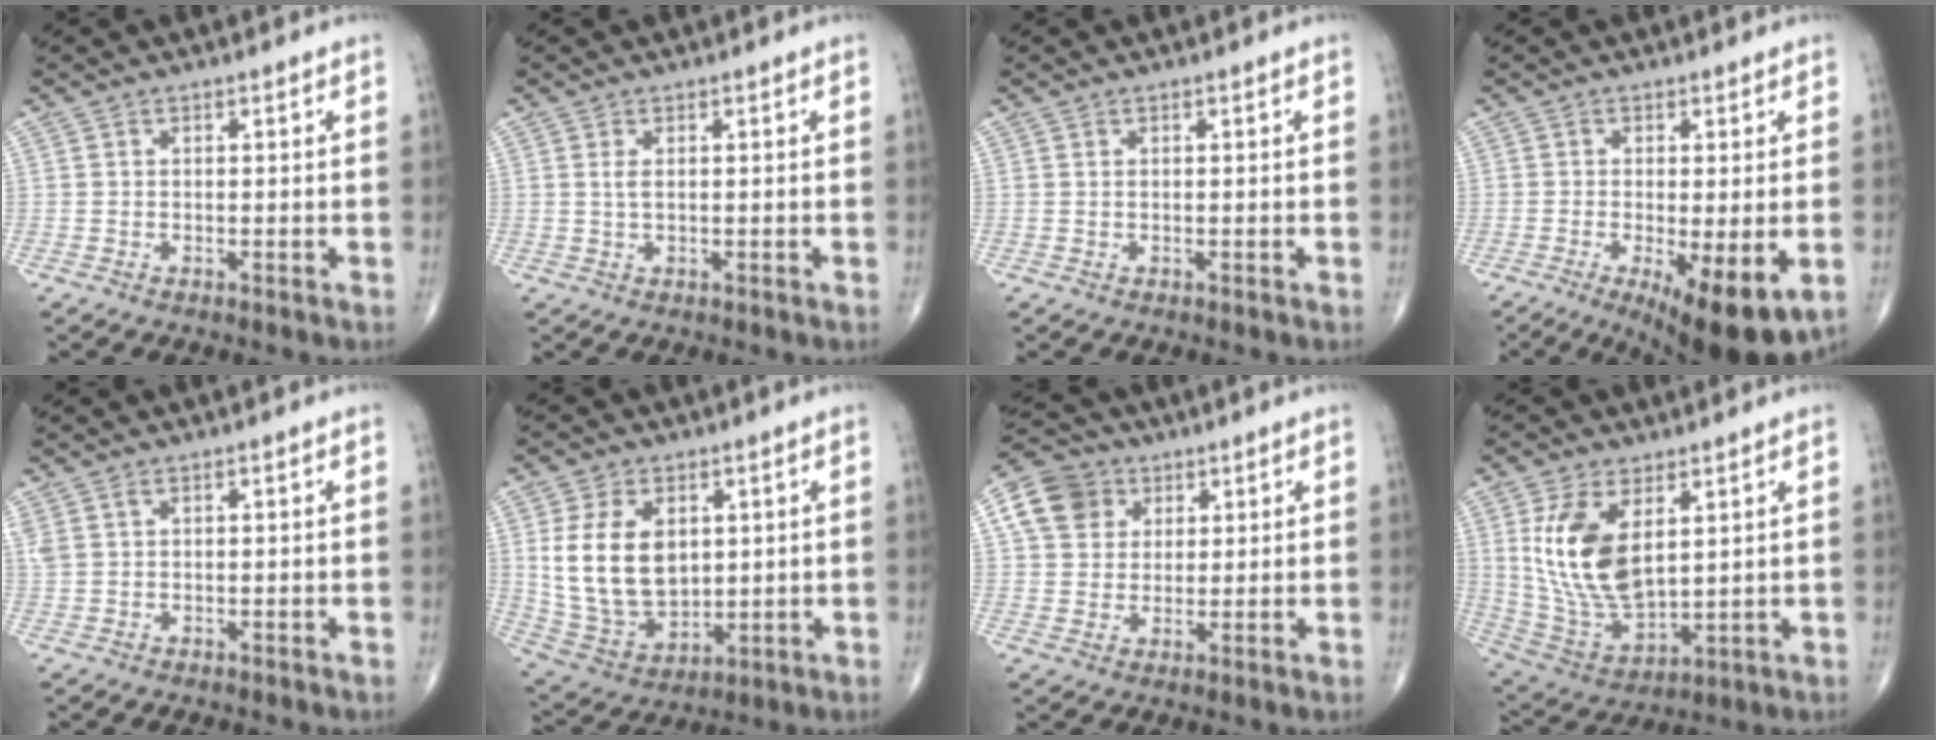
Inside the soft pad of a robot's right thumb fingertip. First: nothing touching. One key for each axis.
{"total": 1.6, "fx": 0.4, "fy": 0.6, "fz": 1.4, "tx": -0.033, "ty": 0.000, "tz": 0.014}
{"total": 0.0}
{"total": 12.0, "fx": -4.0, "fy": 3.5, "fz": 10.8, "tx": -0.158, "ty": -0.022, "tz": -0.053}
{"total": 2.0, "fx": 1.1, "fy": 1.0, "fz": 1.4, "tx": -0.046, "ty": 0.013, "tz": 0.032}
{"total": 15.0, "fx": 2.7, "fy": 9.8, "fz": 11.0, "tx": -0.186, "ty": -0.019, "tz": 0.069}
{"total": 9.5, "fx": 3.4, "fy": 8.2, "fz": 3.2, "tx": -0.039, "ty": 0.000, "tz": 0.054}
{"total": 15.5, "fx": 4.4, "fy": 8.1, "fz": 12.4, "tx": -0.235, "ty": -0.023, "tz": 0.104}